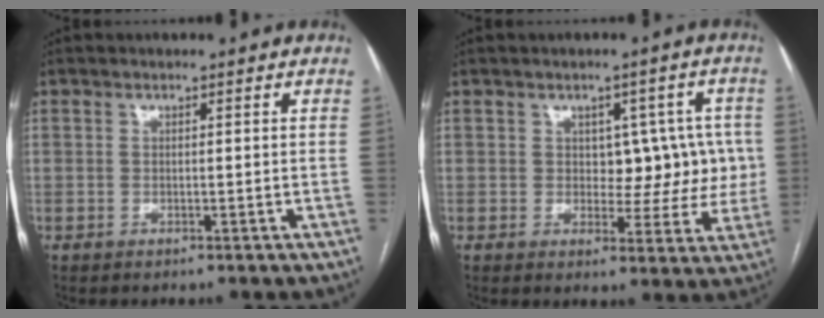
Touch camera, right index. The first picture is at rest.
{"total": 7.5, "force": [0.8, 4.9, 5.6], "torque": [-0.047, 0.025, 0.019]}